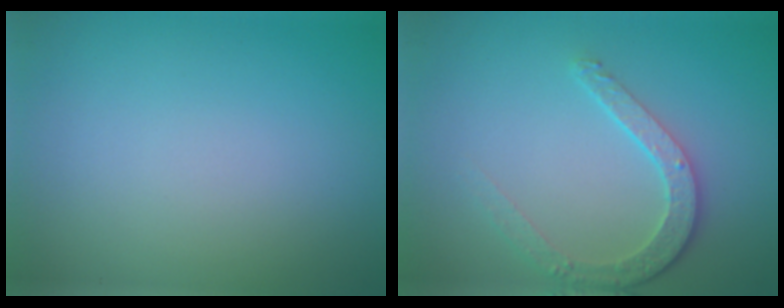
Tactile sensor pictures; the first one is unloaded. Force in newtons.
{"total": 3.6, "press": 2.9, "slide": 2.2}